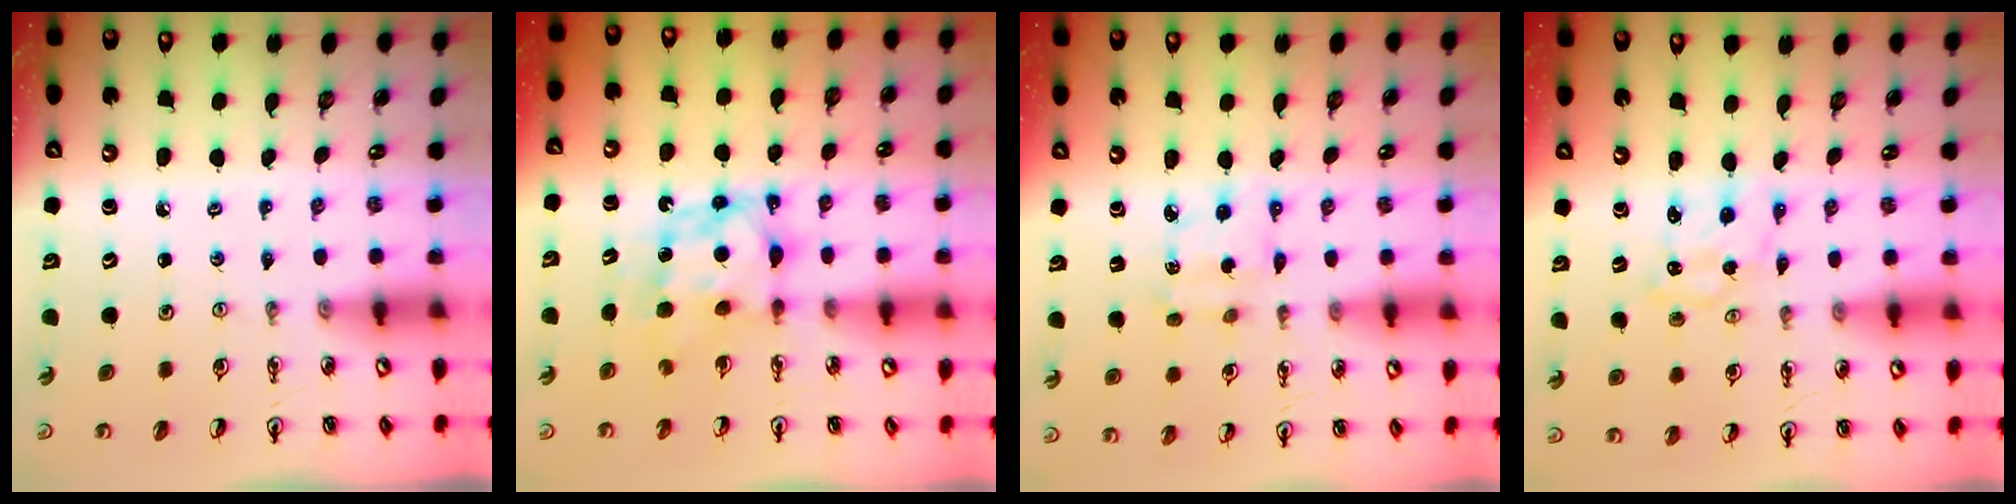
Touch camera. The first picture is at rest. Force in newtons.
{"total": 7.0, "press": 7.0, "slide": 0.4}
{"total": 2.9, "press": 2.9, "slide": 0.1}
{"total": 1.5, "press": 1.5, "slide": 0.1}